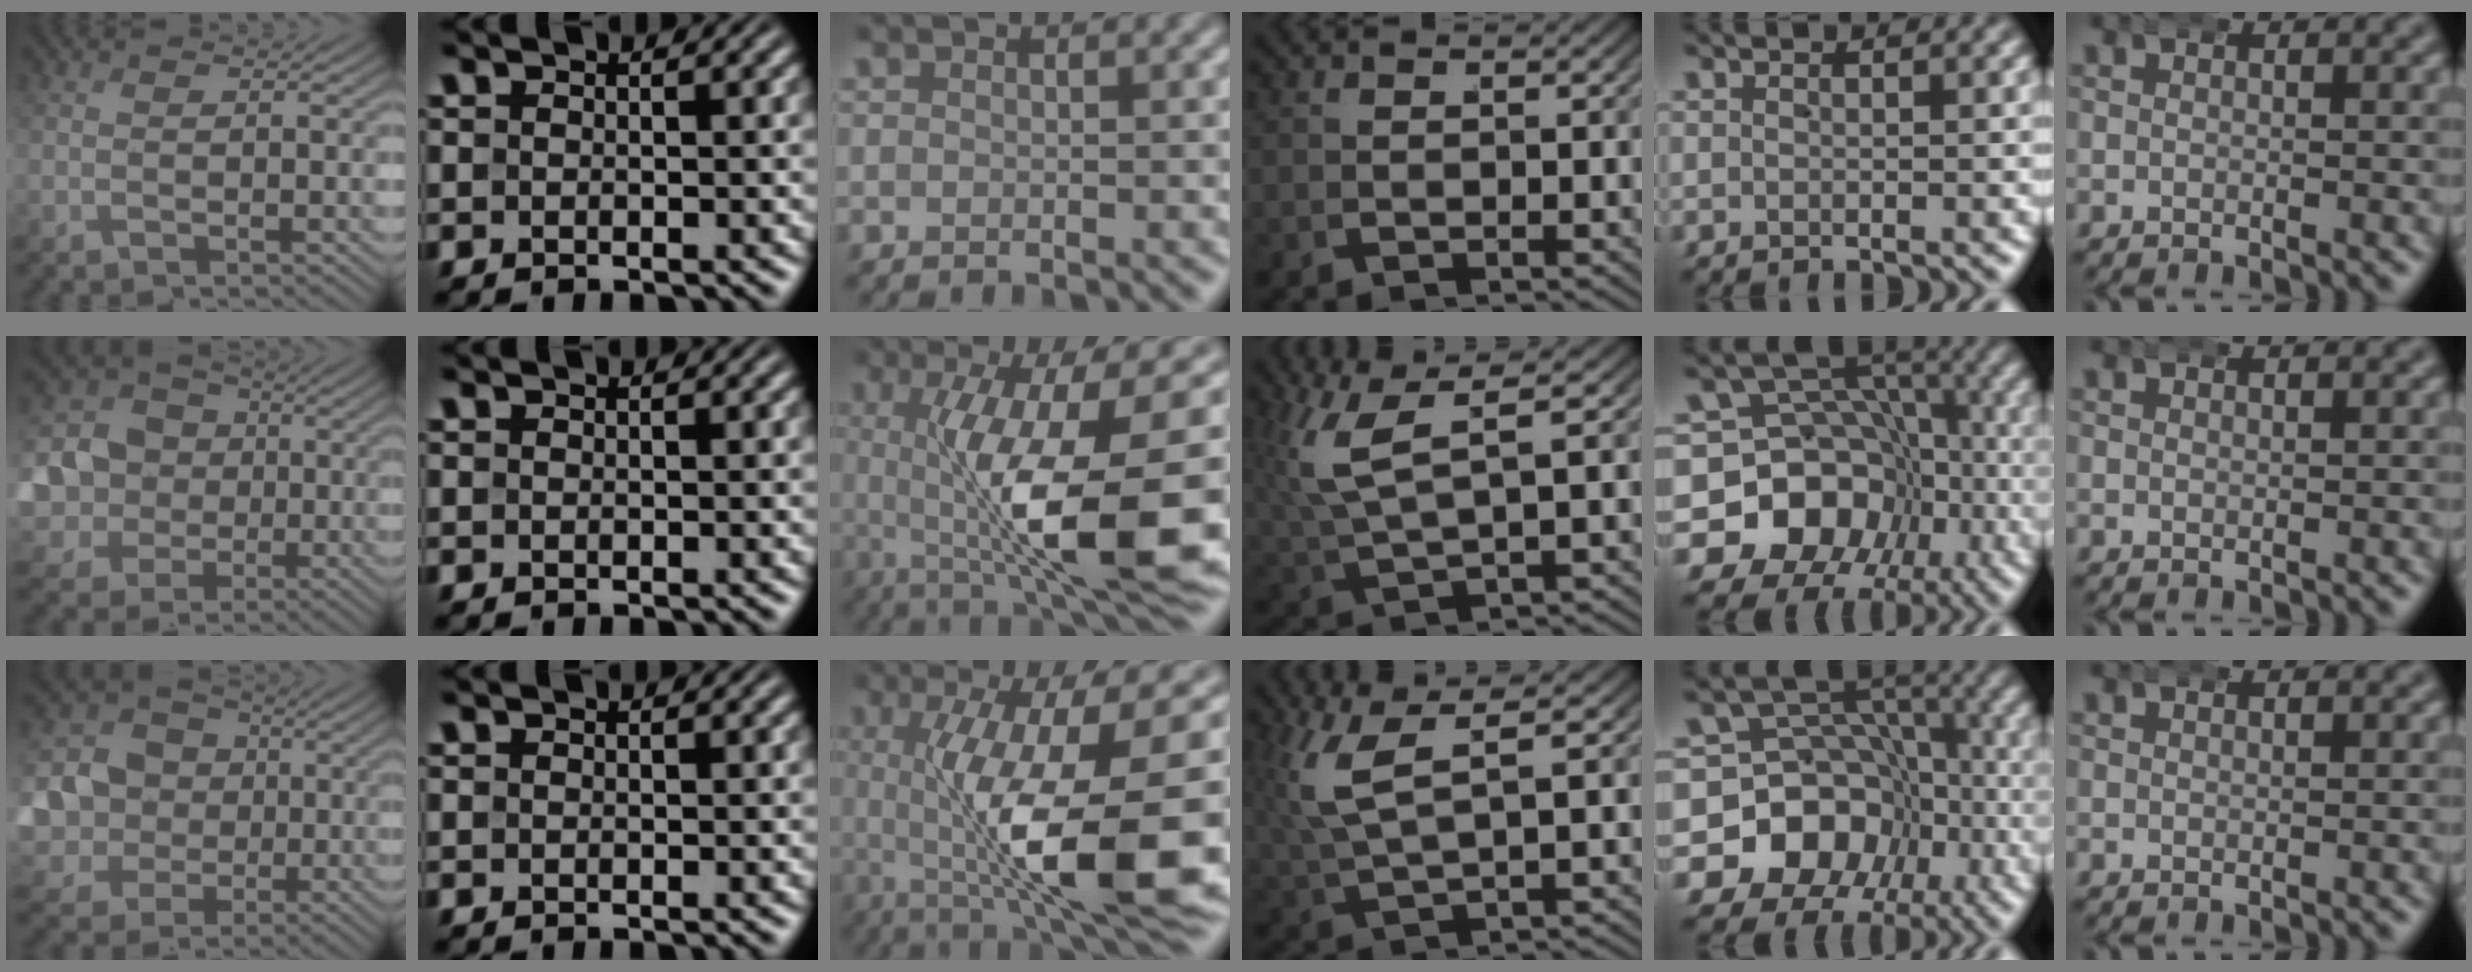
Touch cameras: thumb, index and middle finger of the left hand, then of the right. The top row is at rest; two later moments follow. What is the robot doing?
{"motion": "wrap", "object": "arm wrap"}